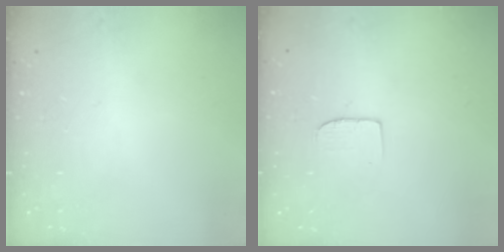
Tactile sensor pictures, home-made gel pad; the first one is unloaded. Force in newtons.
{"total": 5.1, "press": 5.1, "slide": 0.4}